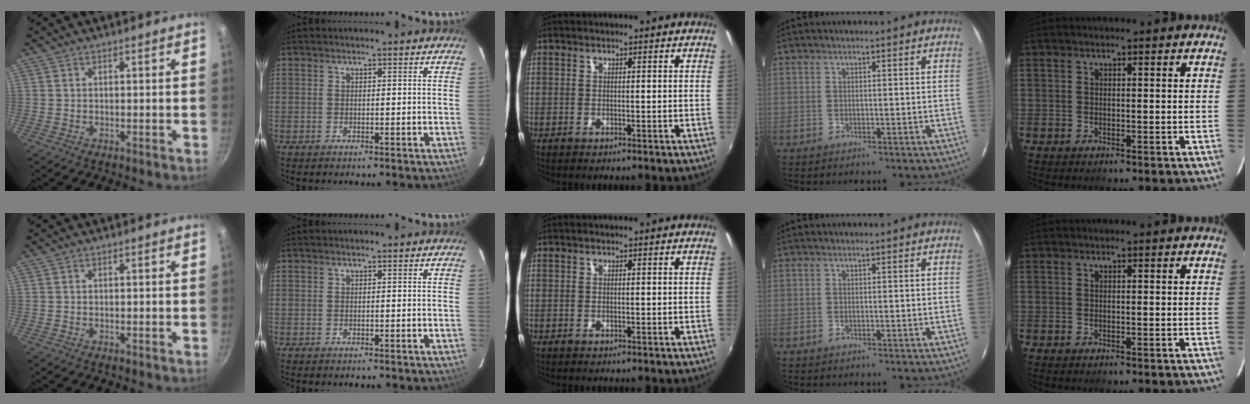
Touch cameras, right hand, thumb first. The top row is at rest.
{}